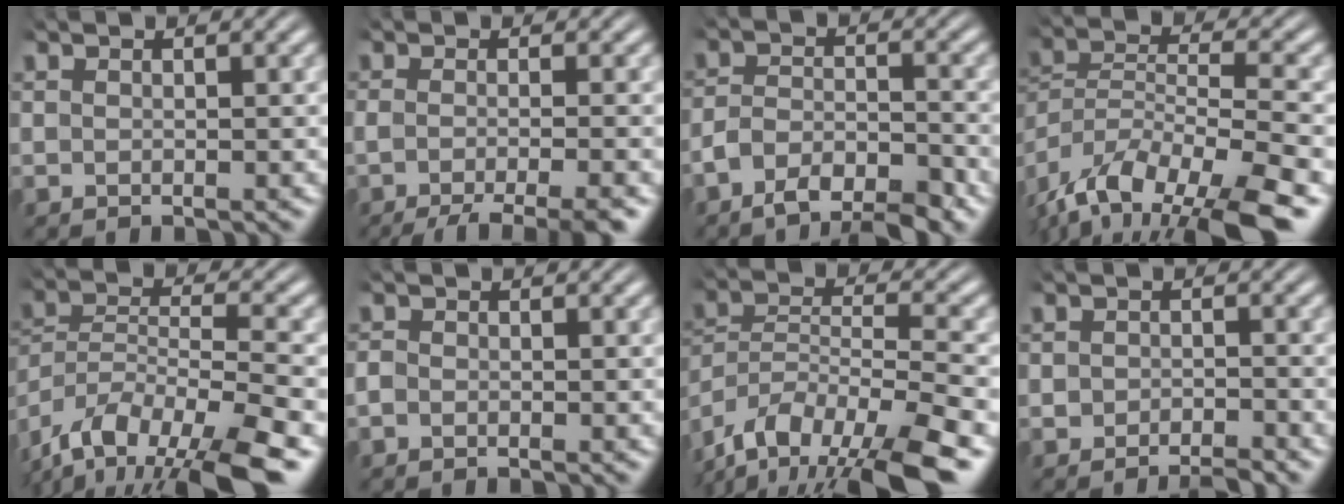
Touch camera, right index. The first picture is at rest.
{"total": 9.5, "force": [-7.5, 3.0, 5.0], "torque": [-0.071, -0.027, -0.102]}
{"total": 6.3, "force": [-4.8, 3.0, 2.8], "torque": [-0.042, -0.012, -0.085]}
{"total": 8.7, "force": [-4.0, 4.6, 6.2], "torque": [-0.130, -0.039, -0.052]}
{"total": 9.0, "force": [-4.0, 5.4, 6.0], "torque": [-0.128, -0.036, -0.054]}
{"total": 1.0, "force": [-0.5, 0.7, 0.4], "torque": [-0.013, -0.007, -0.009]}
{"total": 9.7, "force": [-4.7, 6.1, 6.0], "torque": [-0.126, -0.037, -0.066]}
{"total": 1.8, "force": [-1.7, 0.4, 0.5], "torque": [-0.005, -0.006, -0.027]}